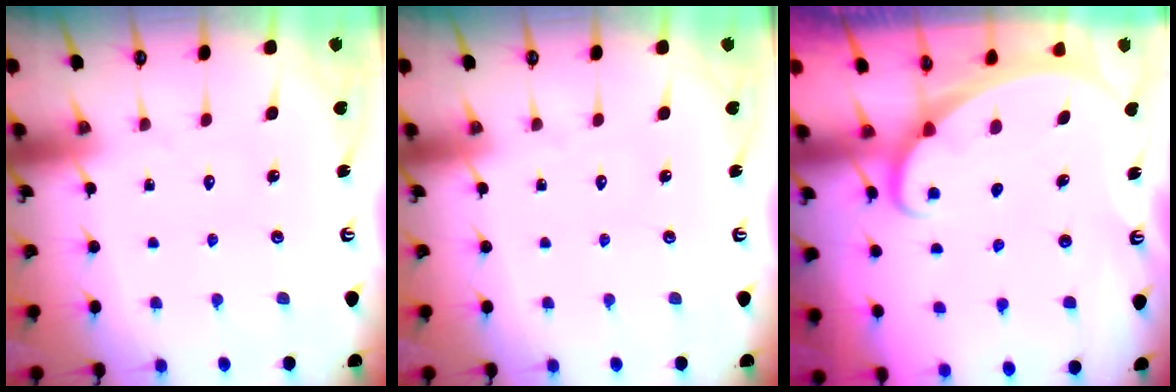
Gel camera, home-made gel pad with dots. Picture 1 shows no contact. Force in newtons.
{"total": 0.0}
{"total": 1.9, "press": 1.9, "slide": 0.1}